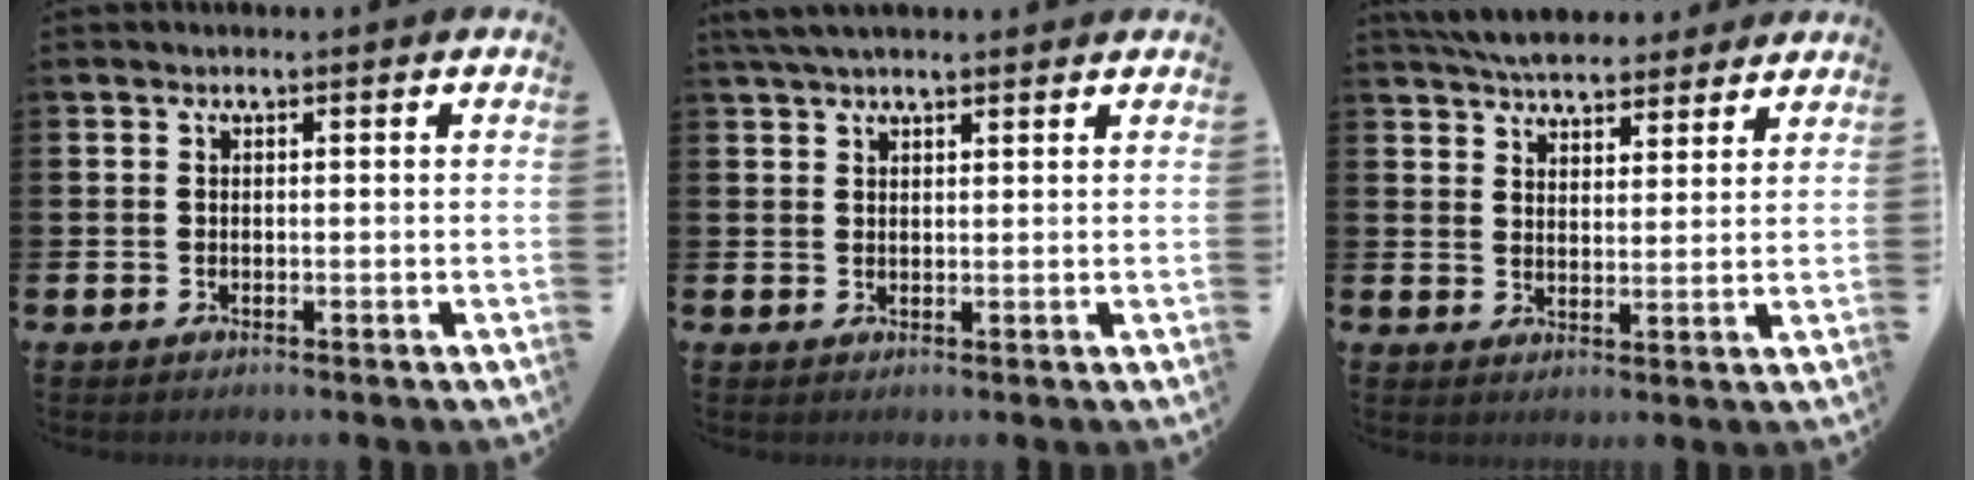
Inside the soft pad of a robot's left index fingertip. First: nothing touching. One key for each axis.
{"total": 3.4, "fx": 2.8, "fy": 0.8, "fz": 1.6, "tx": -0.031, "ty": -0.003, "tz": 0.052}
{"total": 5.8, "fx": 5.6, "fy": 1.2, "fz": 0.8, "tx": -0.027, "ty": -0.029, "tz": 0.102}